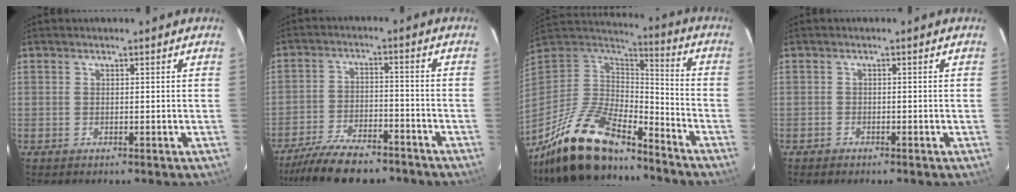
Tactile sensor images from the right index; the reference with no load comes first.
{"total": 15.3, "force": [-12.8, 4.8, 6.8], "torque": [-0.151, -0.010, -0.203]}
{"total": 21.2, "force": [-16.4, 7.1, 11.4], "torque": [-0.241, -0.021, -0.293]}
{"total": 1.2, "force": [-1.0, 0.7, -0.1], "torque": [-0.004, 0.004, -0.016]}